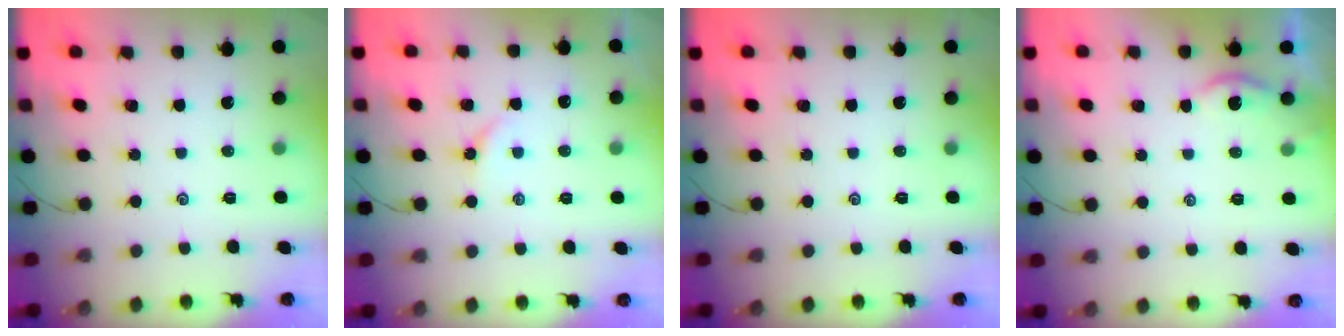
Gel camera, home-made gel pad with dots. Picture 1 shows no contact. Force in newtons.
{"total": 4.3, "press": 4.2, "slide": 0.7}
{"total": 0.0}
{"total": 2.2, "press": 2.2, "slide": 0.3}